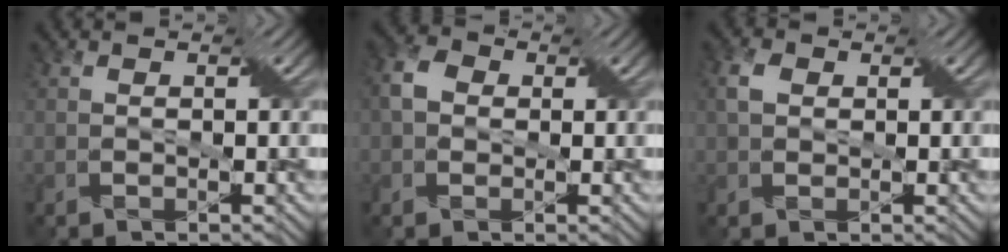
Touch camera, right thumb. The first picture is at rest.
{"total": 3.4, "force": [0.2, 2.8, 1.8], "torque": [-0.046, 0.008, -0.006]}
{"total": 2.4, "force": [0.6, 1.8, 1.4], "torque": [-0.036, 0.007, 0.007]}